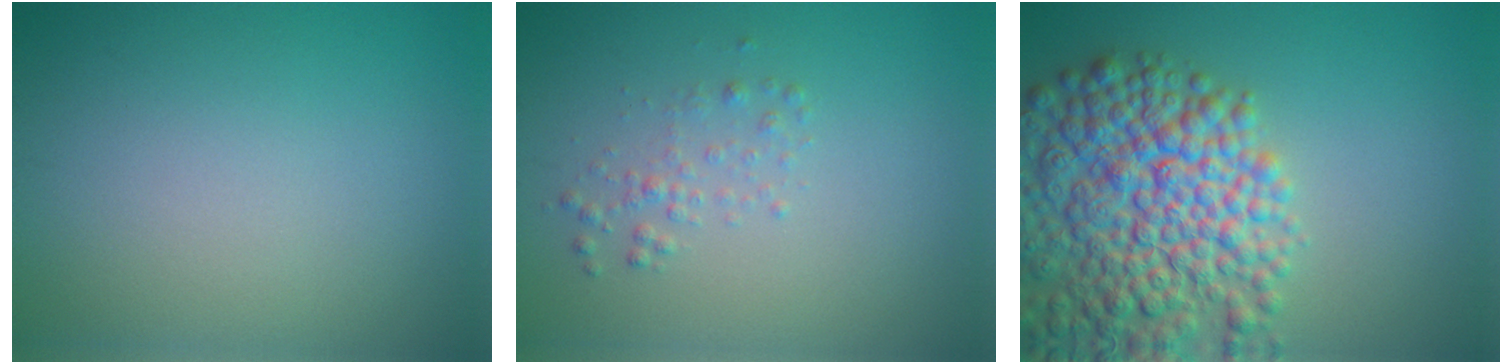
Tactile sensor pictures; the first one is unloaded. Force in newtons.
{"total": 1.3, "press": 1.3, "slide": 0.0}
{"total": 10.3, "press": 10.3, "slide": 0.5}